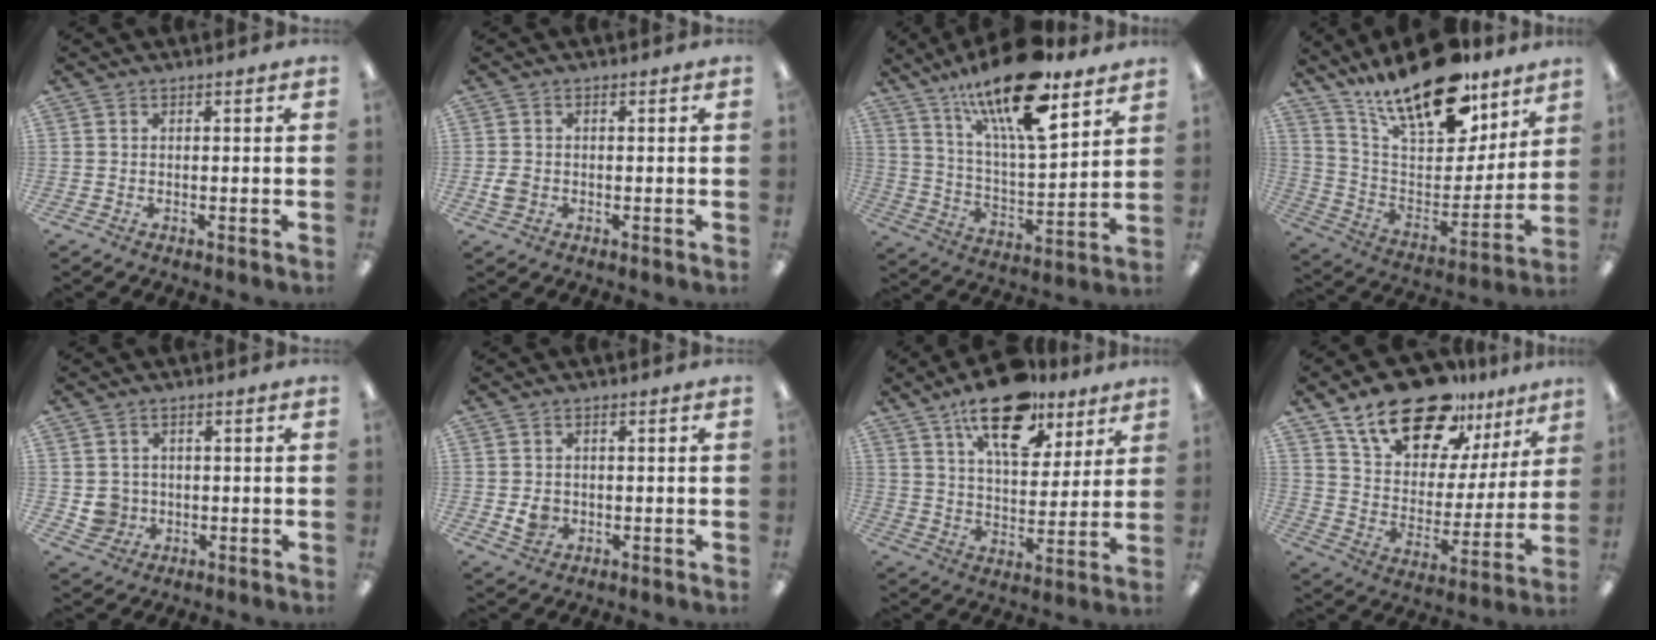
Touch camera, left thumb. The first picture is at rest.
{"total": 2.4, "force": [-0.5, 1.9, 1.3], "torque": [-0.014, 0.001, -0.012]}
{"total": 21.1, "force": [14.6, 6.3, 13.9], "torque": [-0.238, -0.084, 0.244]}
{"total": 21.9, "force": [17.1, 8.1, 11.0], "torque": [-0.185, -0.112, 0.299]}
{"total": 4.3, "force": [0.0, 4.2, 0.7], "torque": [-0.006, 0.004, 0.003]}
{"total": 3.5, "force": [-0.4, 3.0, 1.7], "torque": [-0.021, -0.003, -0.010]}
{"total": 17.9, "force": [11.7, 8.3, 10.7], "torque": [-0.164, -0.052, 0.198]}
{"total": 20.3, "force": [15.5, 9.4, 9.1], "torque": [-0.156, -0.100, 0.272]}